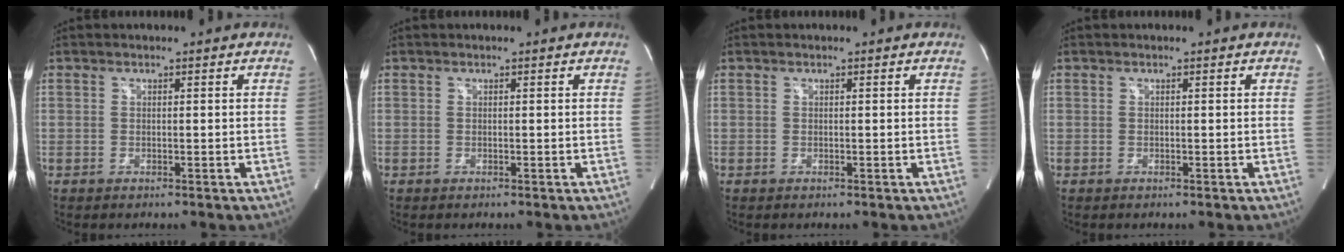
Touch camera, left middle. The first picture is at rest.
{"total": 0.0}
{"total": 0.0}
{"total": 0.0}